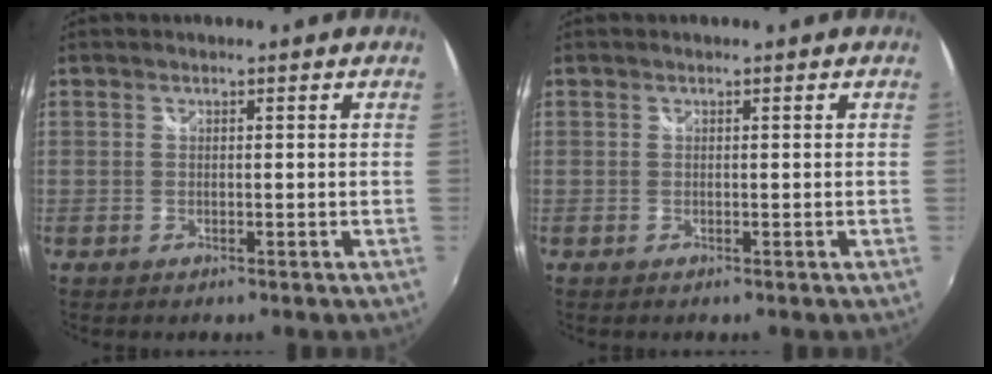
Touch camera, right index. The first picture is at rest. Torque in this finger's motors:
{"motor_torque": [0.02, 0.02, 0.00, 0.00]}